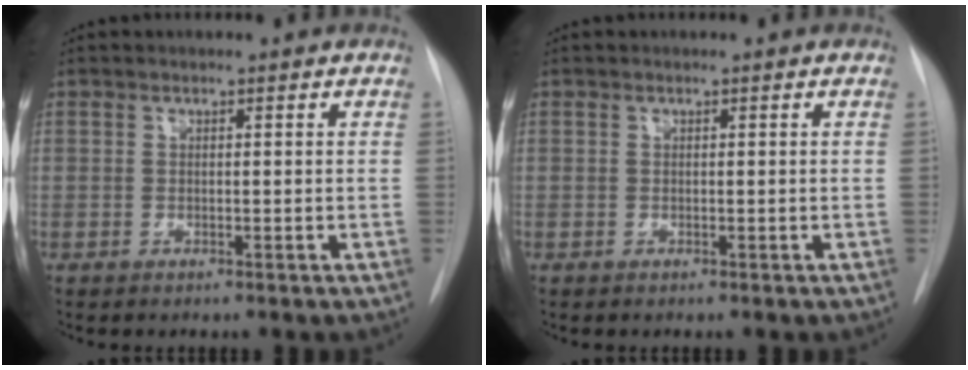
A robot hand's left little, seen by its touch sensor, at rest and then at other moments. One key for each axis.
{"total": 0.0}